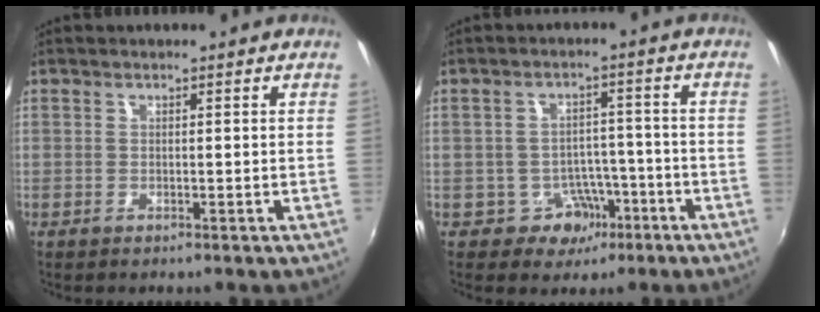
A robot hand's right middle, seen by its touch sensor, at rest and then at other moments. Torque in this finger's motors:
{"motor_torque": [-0.22, -0.05, -0.04, 0.00]}